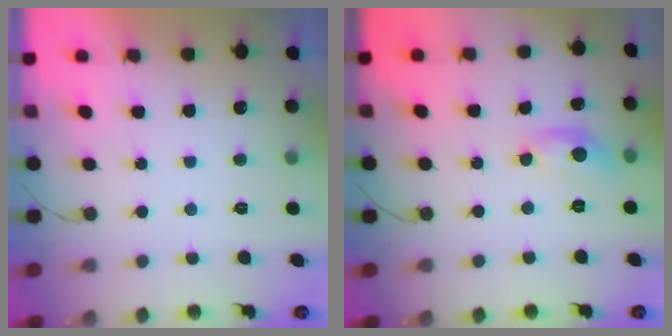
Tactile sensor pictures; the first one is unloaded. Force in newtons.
{"total": 8.3, "press": 8.3, "slide": 0.6}